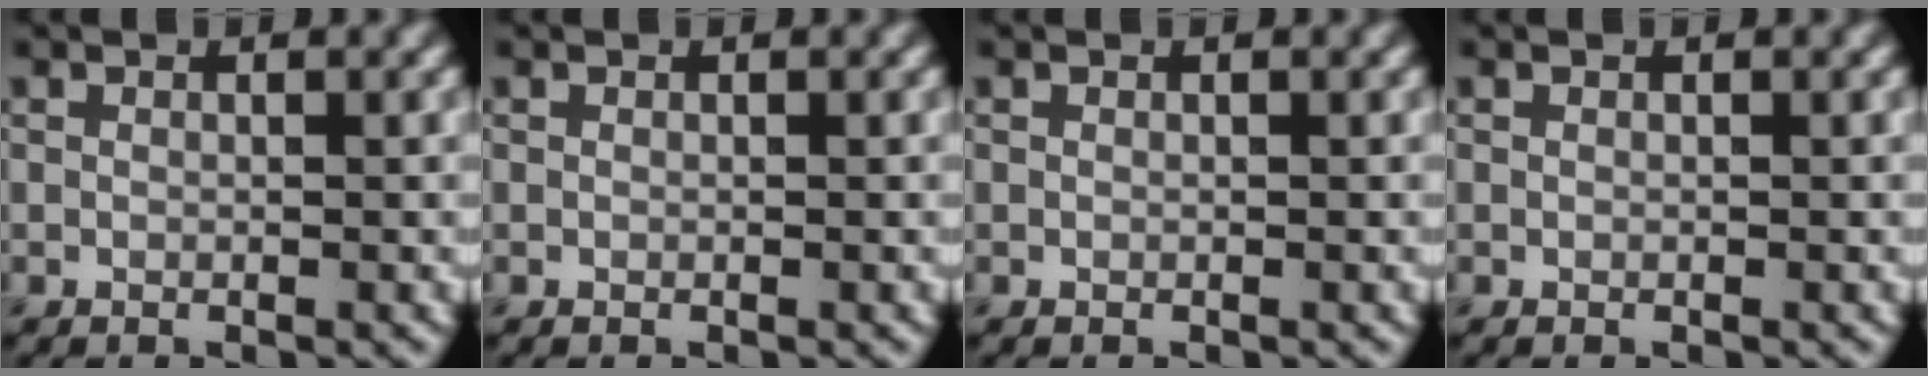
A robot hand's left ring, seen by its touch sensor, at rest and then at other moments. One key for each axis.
{"total": 0.0}
{"total": 0.0}
{"total": 0.0}